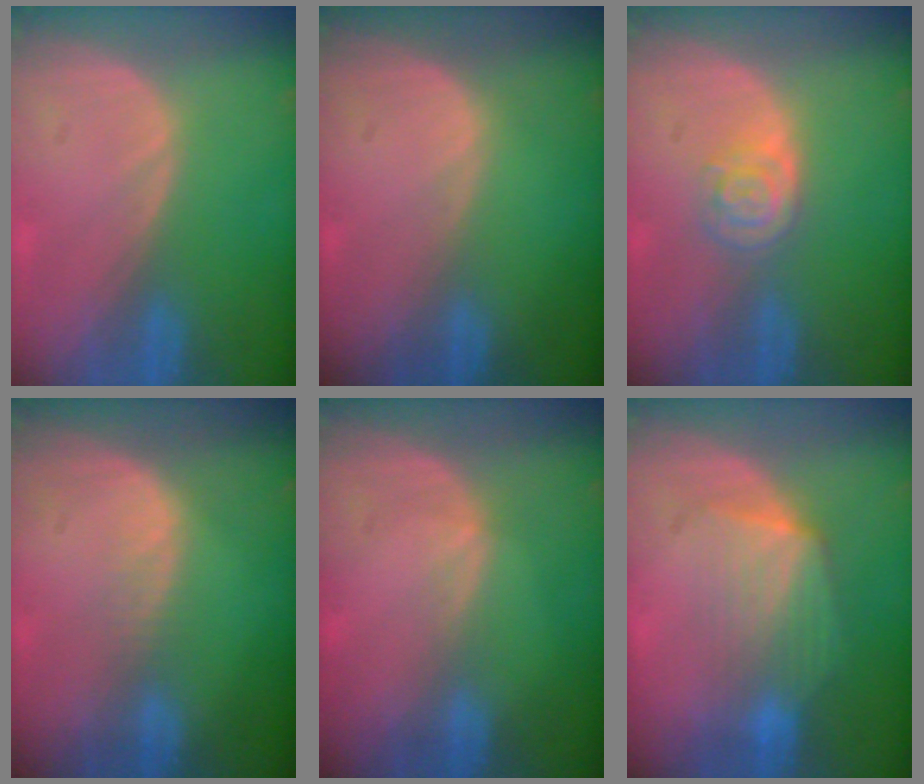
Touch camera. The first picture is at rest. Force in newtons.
{"total": 0.0}
{"total": 4.1, "press": 3.8, "slide": 1.5}
{"total": 1.6, "press": 1.6, "slide": 0.1}
{"total": 1.2, "press": 0.7, "slide": 0.9}
{"total": 7.3, "press": 6.9, "slide": 2.6}